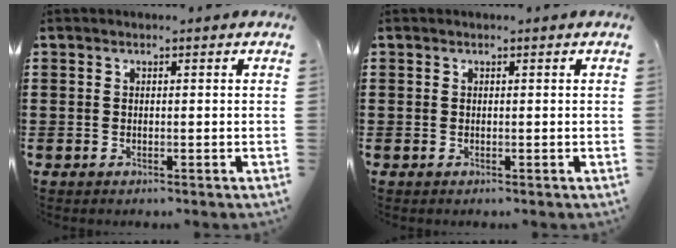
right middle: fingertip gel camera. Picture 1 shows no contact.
{"total": 0.0}